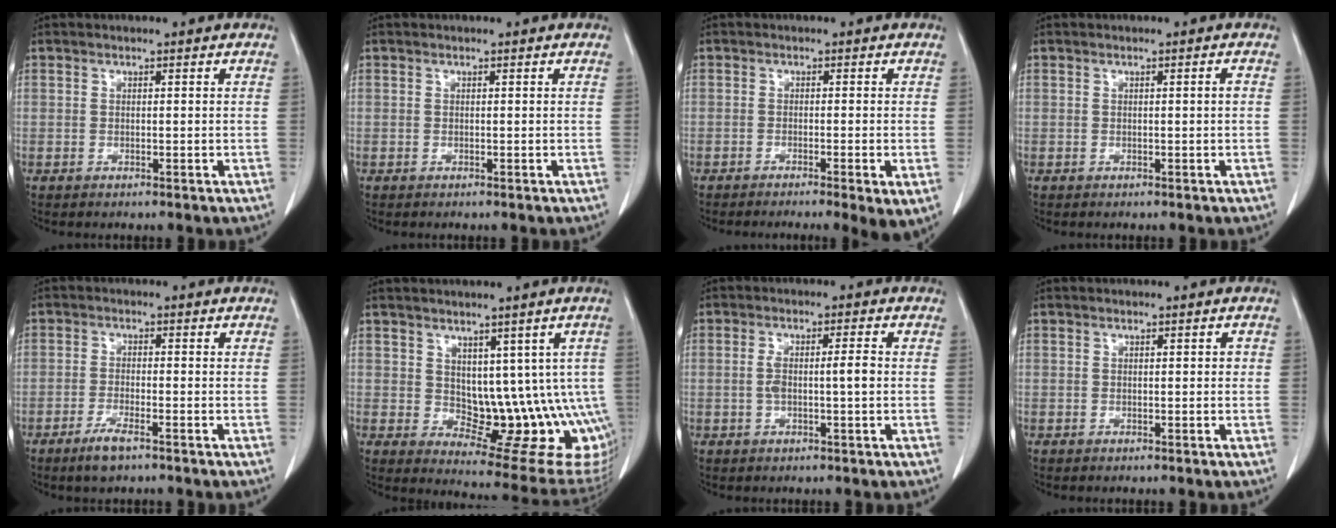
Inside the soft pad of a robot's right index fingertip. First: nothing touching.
{"total": 0.0}
{"total": 6.3, "force": [-3.6, 0.6, 5.1], "torque": [-0.062, -0.014, -0.053]}
{"total": 0.7, "force": [-0.1, -0.1, 0.7], "torque": [-0.011, 0.000, 0.001]}
{"total": 3.8, "force": [-2.6, 0.6, 2.7], "torque": [-0.057, -0.005, -0.048]}
{"total": 13.2, "force": [0.7, 7.0, 11.2], "torque": [-0.118, 0.000, 0.030]}
{"total": 4.2, "force": [-0.2, 0.6, 4.2], "torque": [-0.082, 0.010, 0.000]}
{"total": 0.6, "force": [0.0, 0.3, 0.5], "torque": [-0.005, 0.002, 0.001]}